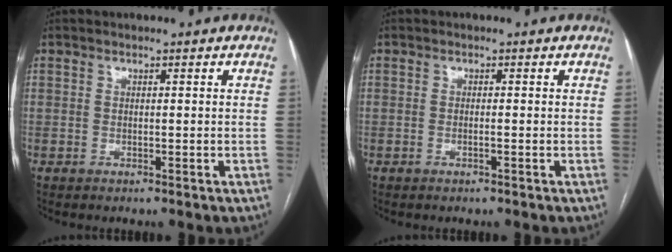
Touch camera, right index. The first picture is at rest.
{"total": 0.6, "force": [-0.2, 0.0, 0.6], "torque": [-0.012, 0.000, -0.004]}